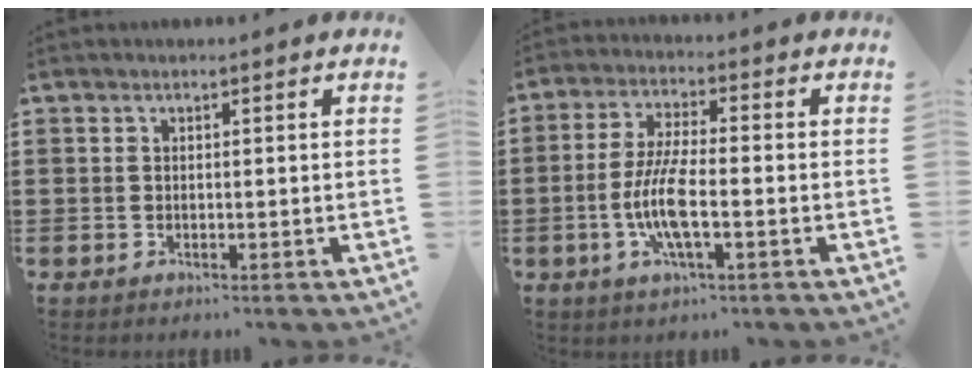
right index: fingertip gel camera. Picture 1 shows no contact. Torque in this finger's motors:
{"motor_torque": [2.14, 0.00, 0.63, 0.13]}